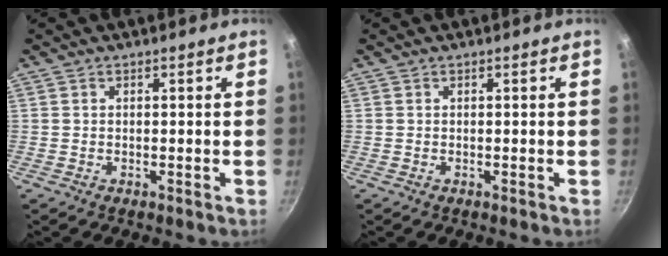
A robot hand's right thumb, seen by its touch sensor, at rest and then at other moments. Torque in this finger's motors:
{"motor_torque": [-0.01, 0.01, 0.01, 0.04, 0.01]}